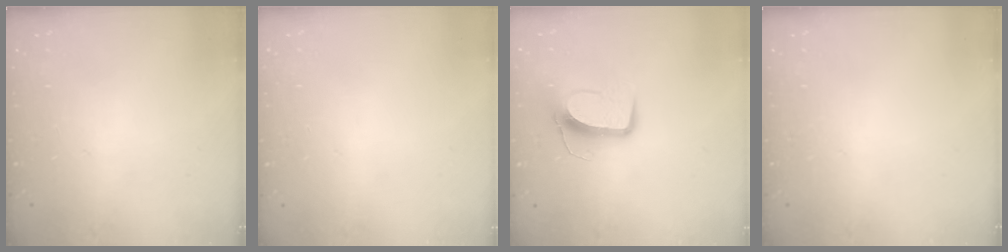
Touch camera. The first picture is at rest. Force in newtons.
{"total": 0.0}
{"total": 10.5, "press": 10.5, "slide": 0.8}
{"total": 0.0}